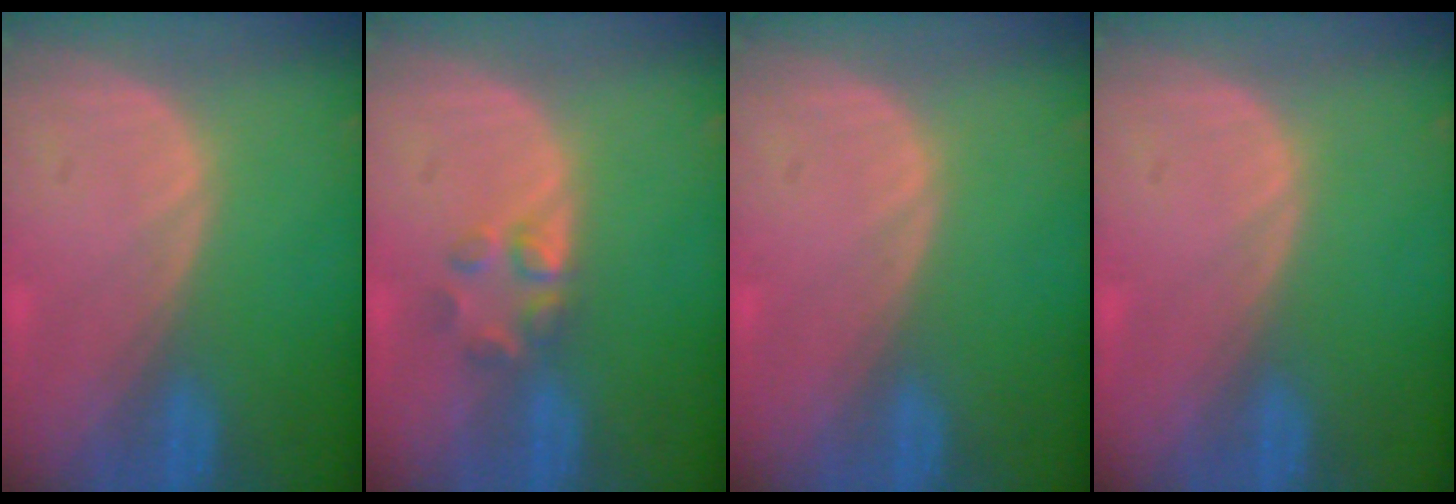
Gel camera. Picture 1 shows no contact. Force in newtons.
{"total": 2.9, "press": 2.9, "slide": 0.3}
{"total": 0.0}
{"total": 0.0}